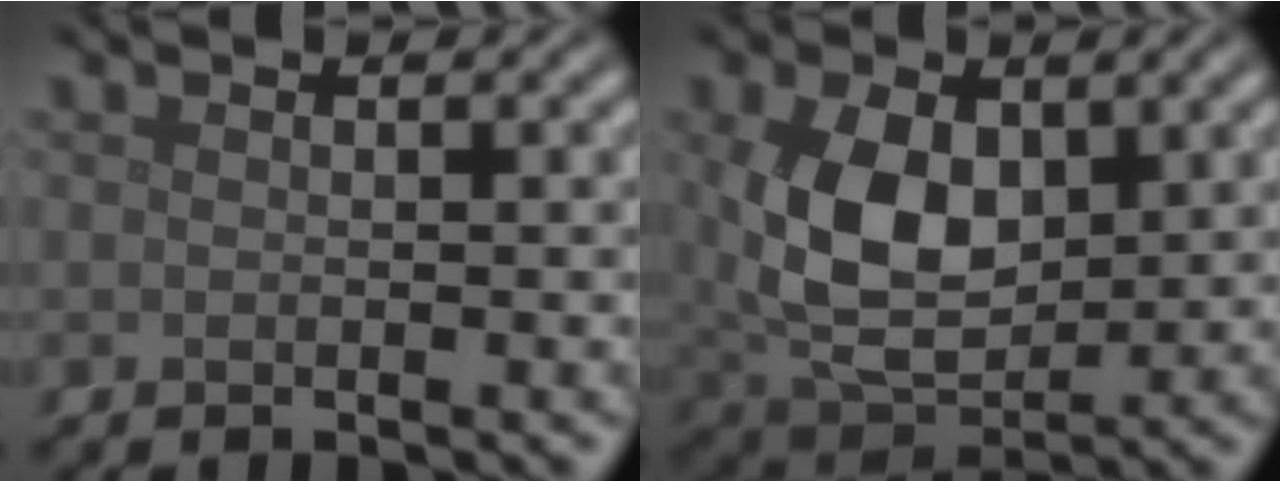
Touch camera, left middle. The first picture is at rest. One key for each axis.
{"total": 8.6, "fx": 1.5, "fy": 5.3, "fz": 6.5, "tx": -0.150, "ty": -0.005, "tz": 0.036}